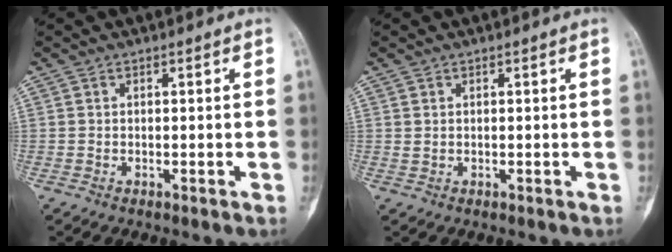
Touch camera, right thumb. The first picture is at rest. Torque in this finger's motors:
{"motor_torque": [0.00, 0.00, 0.05, -0.05, -0.01]}